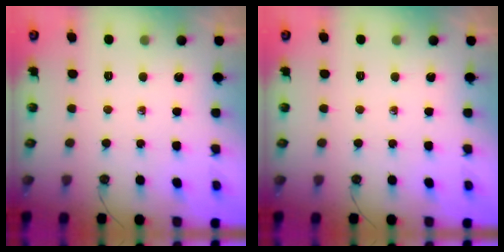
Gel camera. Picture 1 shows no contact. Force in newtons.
{"total": 0.0}